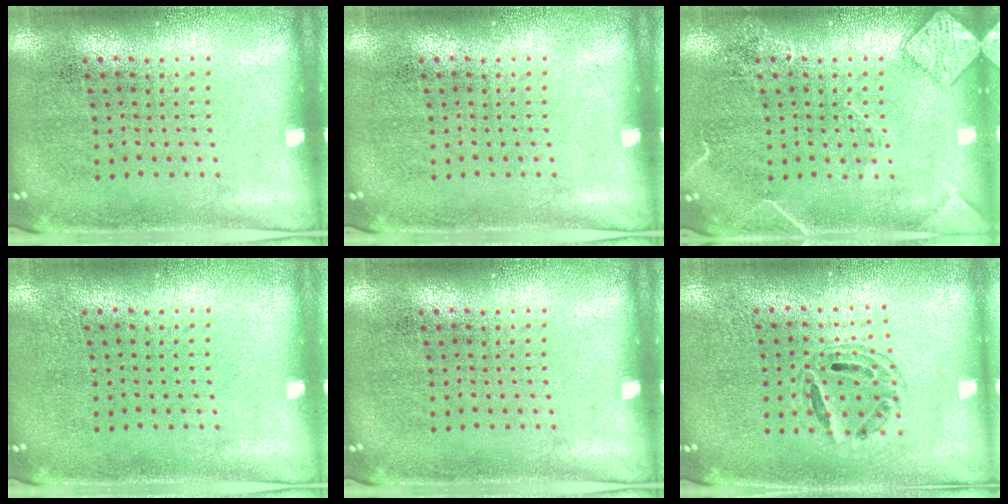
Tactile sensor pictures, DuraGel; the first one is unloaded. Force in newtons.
{"total": 0.0}
{"total": 2.3, "press": 2.3, "slide": 0.3}
{"total": 0.0}
{"total": 0.0}
{"total": 0.7, "press": 0.7, "slide": 0.2}